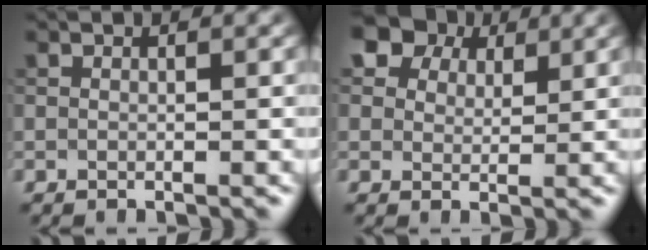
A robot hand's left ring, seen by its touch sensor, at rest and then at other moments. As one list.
[{"total": 8.3, "force": [5.6, 5.3, 3.3], "torque": [-0.086, 0.012, 0.091]}]